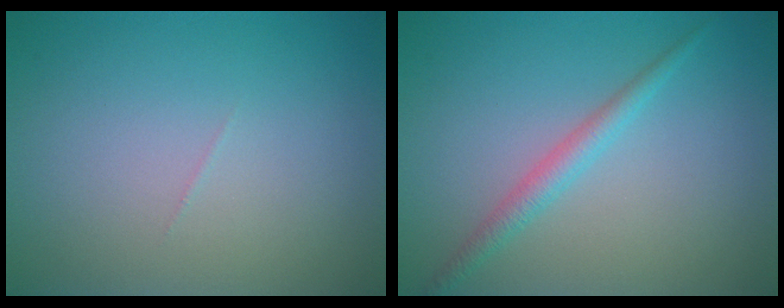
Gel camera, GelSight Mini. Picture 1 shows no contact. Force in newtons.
{"total": 2.0, "press": 2.0, "slide": 0.0}